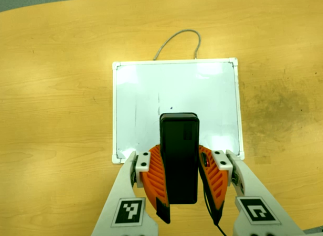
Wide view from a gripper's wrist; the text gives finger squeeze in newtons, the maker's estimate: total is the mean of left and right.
{"total": 9.0, "left": 7.6, "right": 10.4}